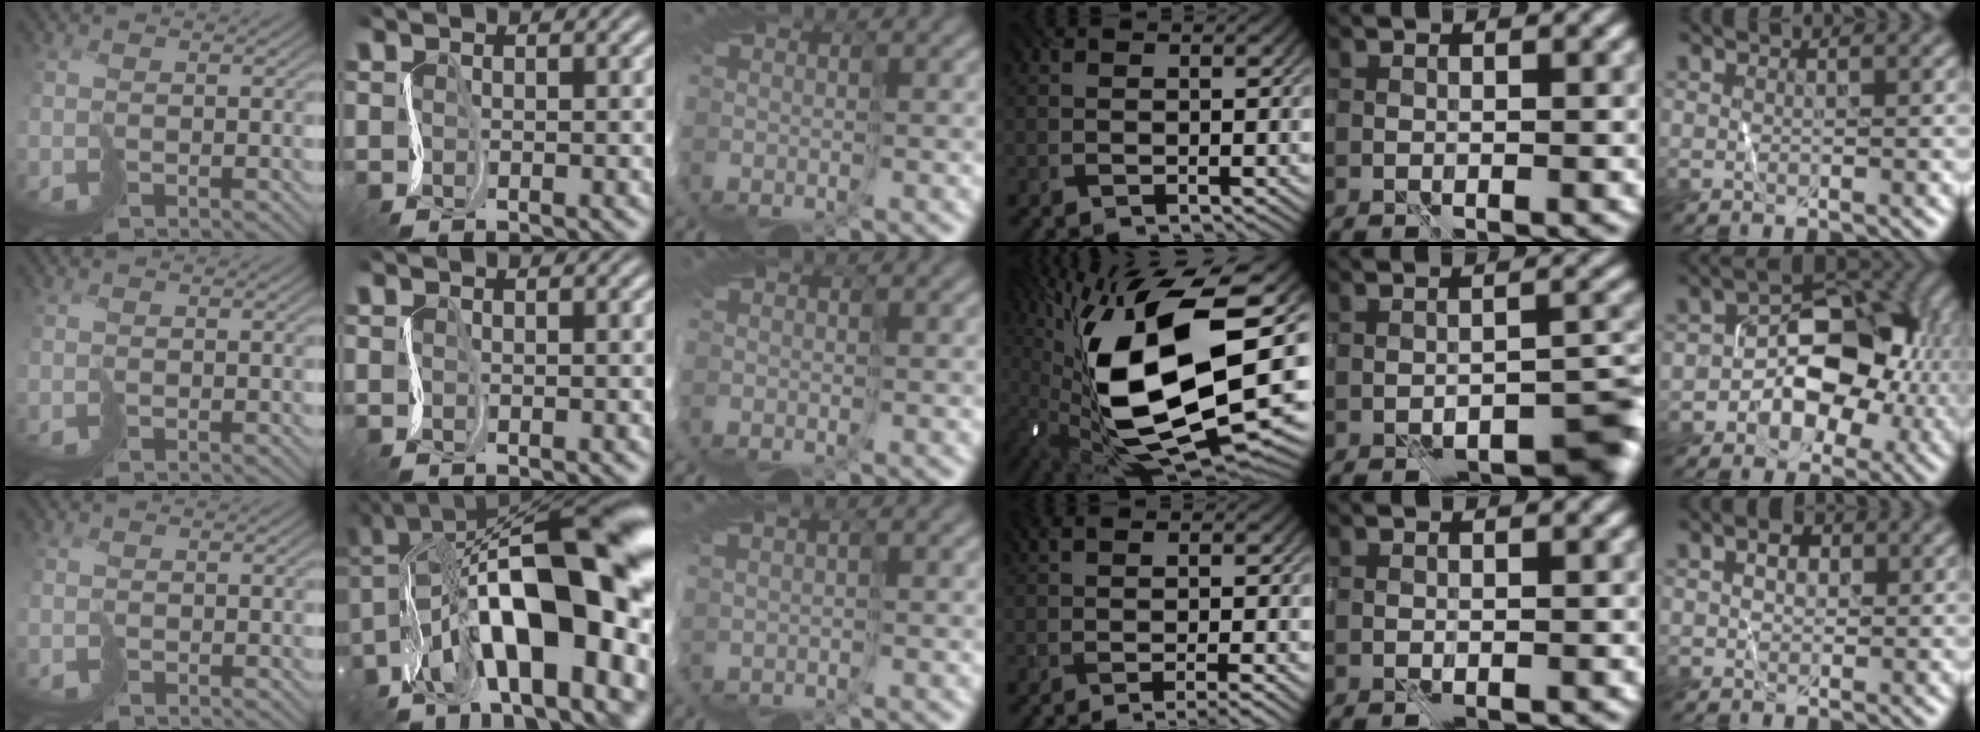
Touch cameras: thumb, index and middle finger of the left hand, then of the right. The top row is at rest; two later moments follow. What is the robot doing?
{"motion": "cut", "object": "tissue"}